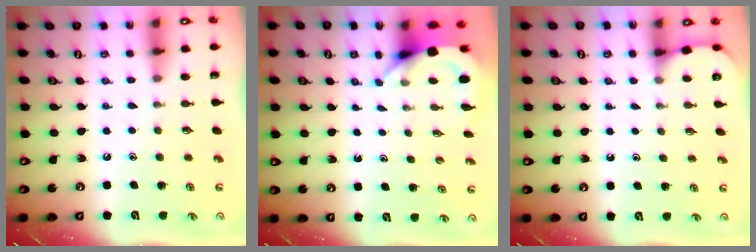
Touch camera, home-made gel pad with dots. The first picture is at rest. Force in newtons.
{"total": 3.7, "press": 3.7, "slide": 0.2}
{"total": 2.5, "press": 2.5, "slide": 0.2}